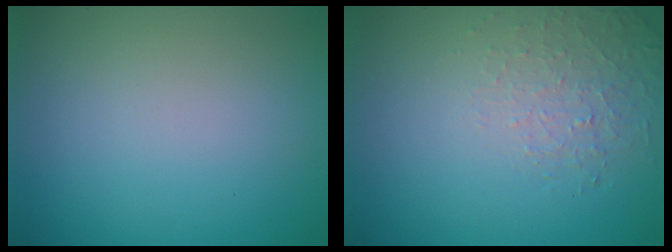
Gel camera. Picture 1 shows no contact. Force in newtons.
{"total": 1.4, "press": 0.6, "slide": 1.3}